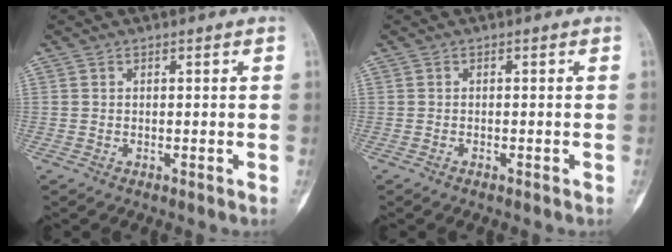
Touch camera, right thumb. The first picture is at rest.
{"total": 0.7, "force": [-0.5, 0.2, 0.4], "torque": [-0.010, 0.003, -0.008]}